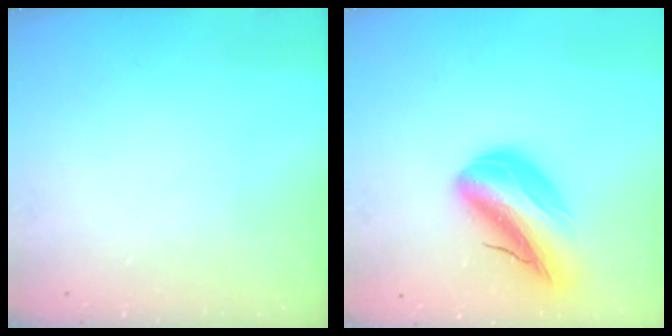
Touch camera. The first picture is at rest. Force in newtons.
{"total": 17.5, "press": 17.0, "slide": 4.3}